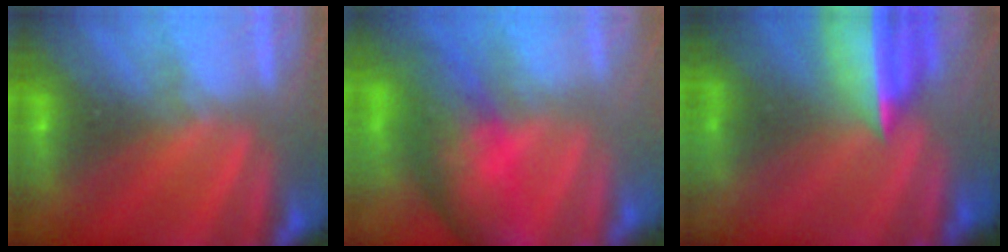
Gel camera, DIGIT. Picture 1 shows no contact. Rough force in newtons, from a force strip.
{"total": 6.0}
{"total": 7.0}